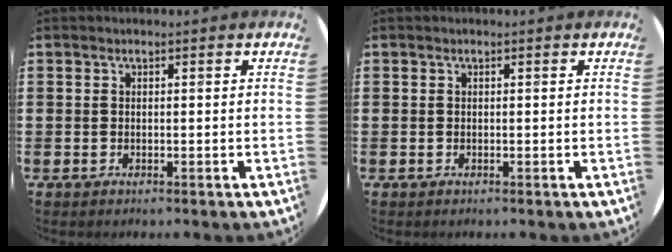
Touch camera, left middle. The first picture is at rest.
{"total": 0.0}